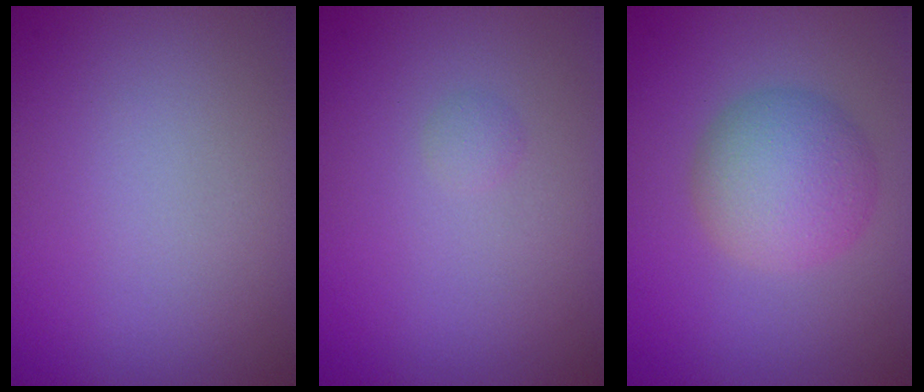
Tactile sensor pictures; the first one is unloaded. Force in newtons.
{"total": 0.6, "press": 0.6, "slide": 0.0}
{"total": 4.7, "press": 4.7, "slide": 0.2}